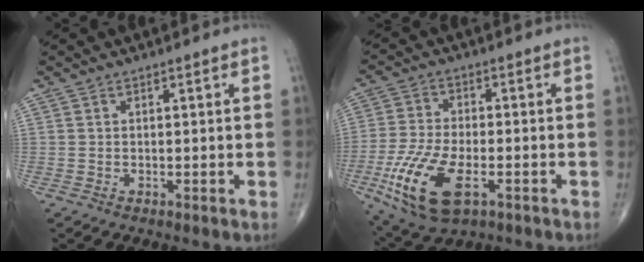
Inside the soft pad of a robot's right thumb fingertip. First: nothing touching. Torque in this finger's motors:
{"motor_torque": [1.57, -0.64, 1.29, -0.21, 0.47]}